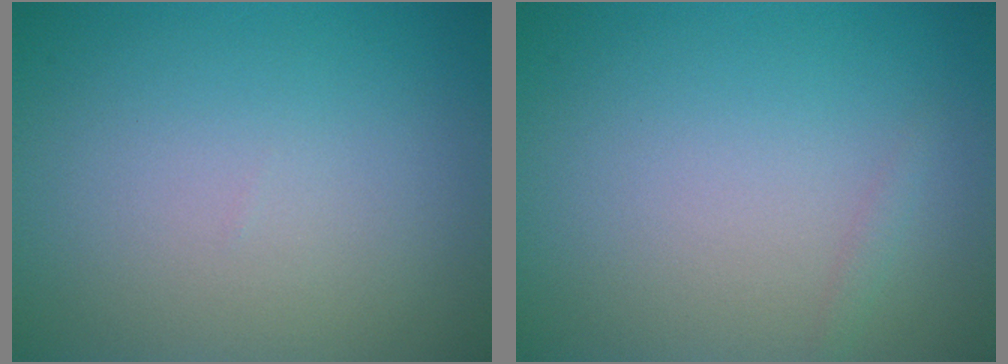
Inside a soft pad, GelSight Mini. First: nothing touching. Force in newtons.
{"total": 0.6, "press": 0.6, "slide": 0.0}